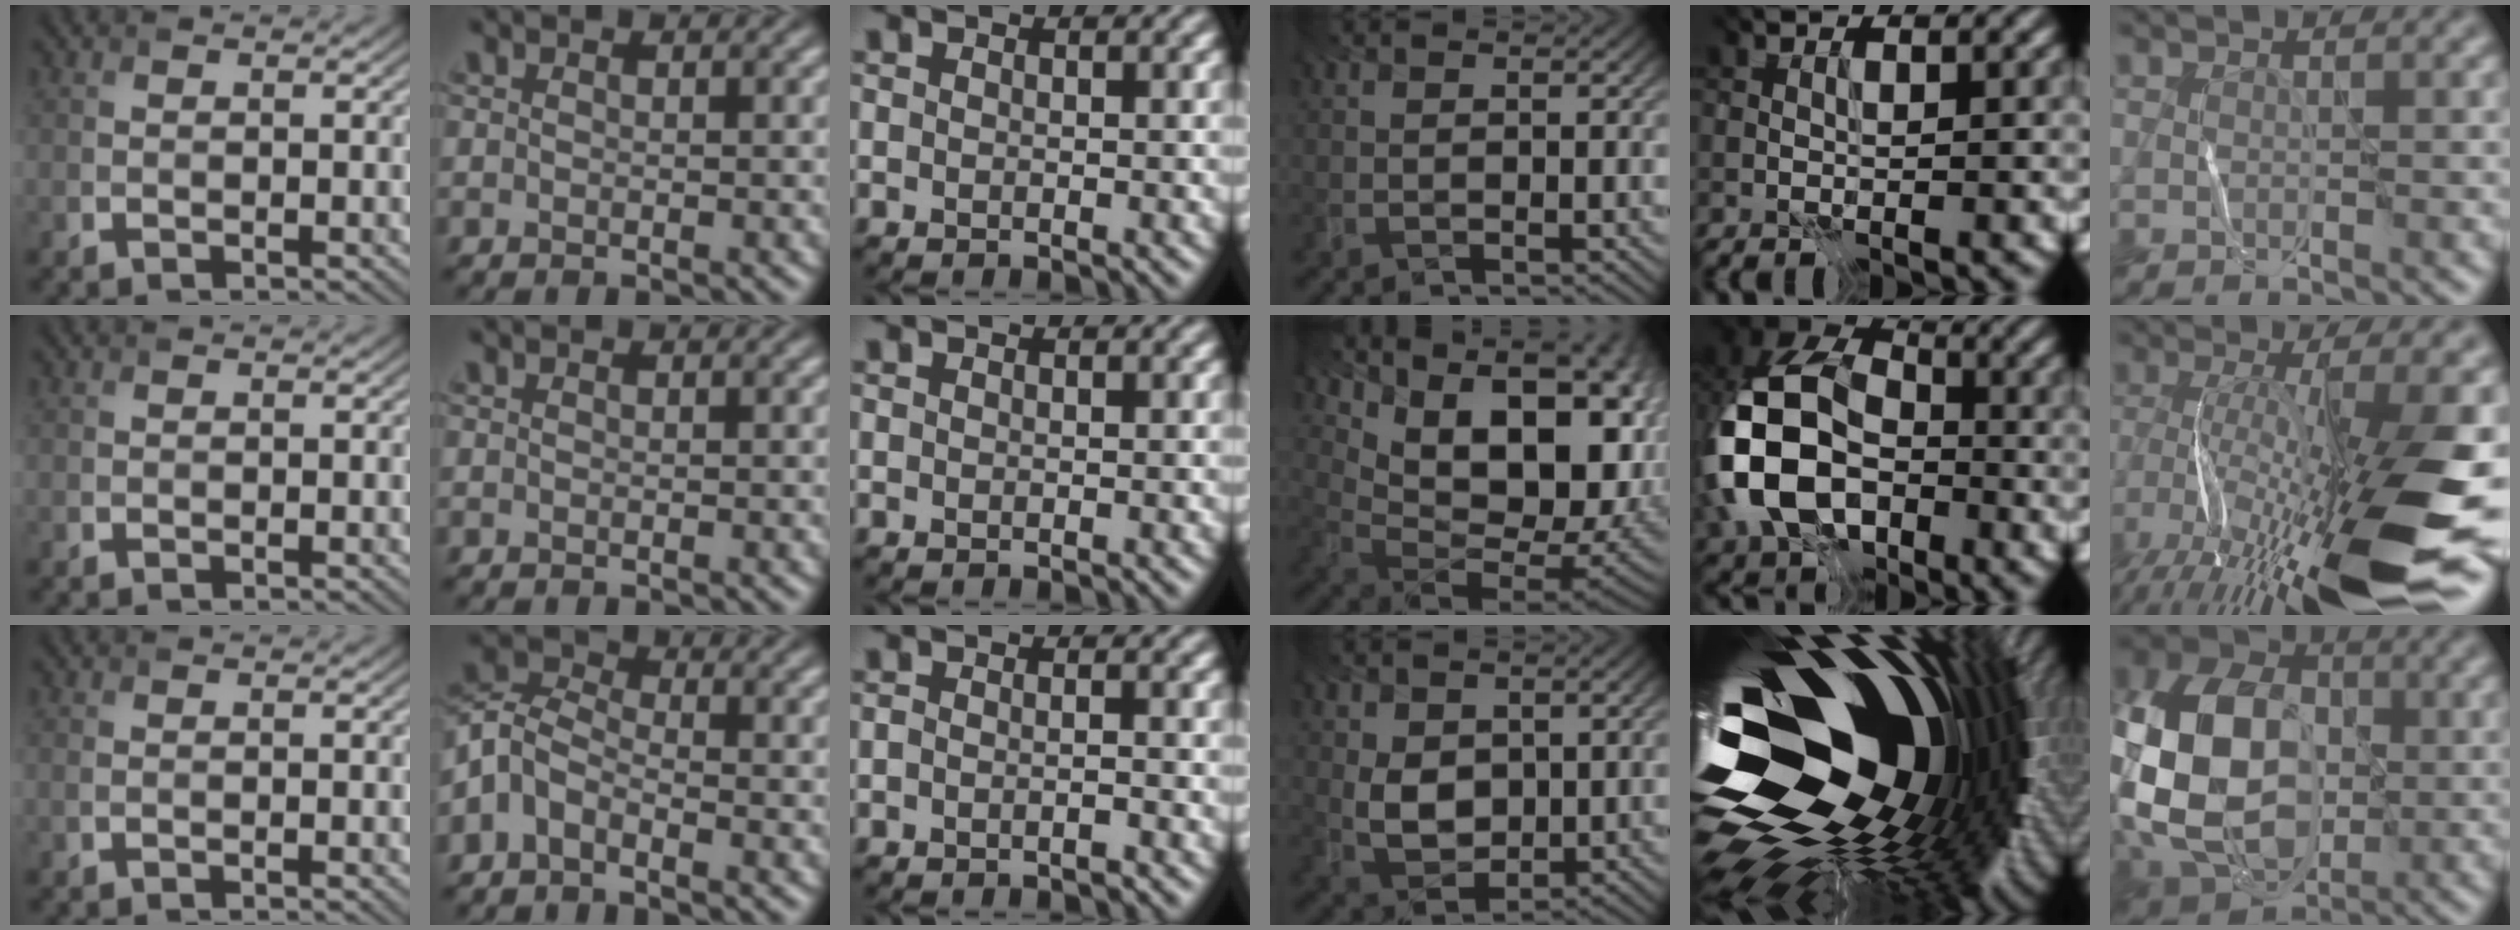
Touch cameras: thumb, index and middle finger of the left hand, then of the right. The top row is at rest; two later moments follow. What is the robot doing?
{"motion": "wrap", "object": "wrapping paper"}